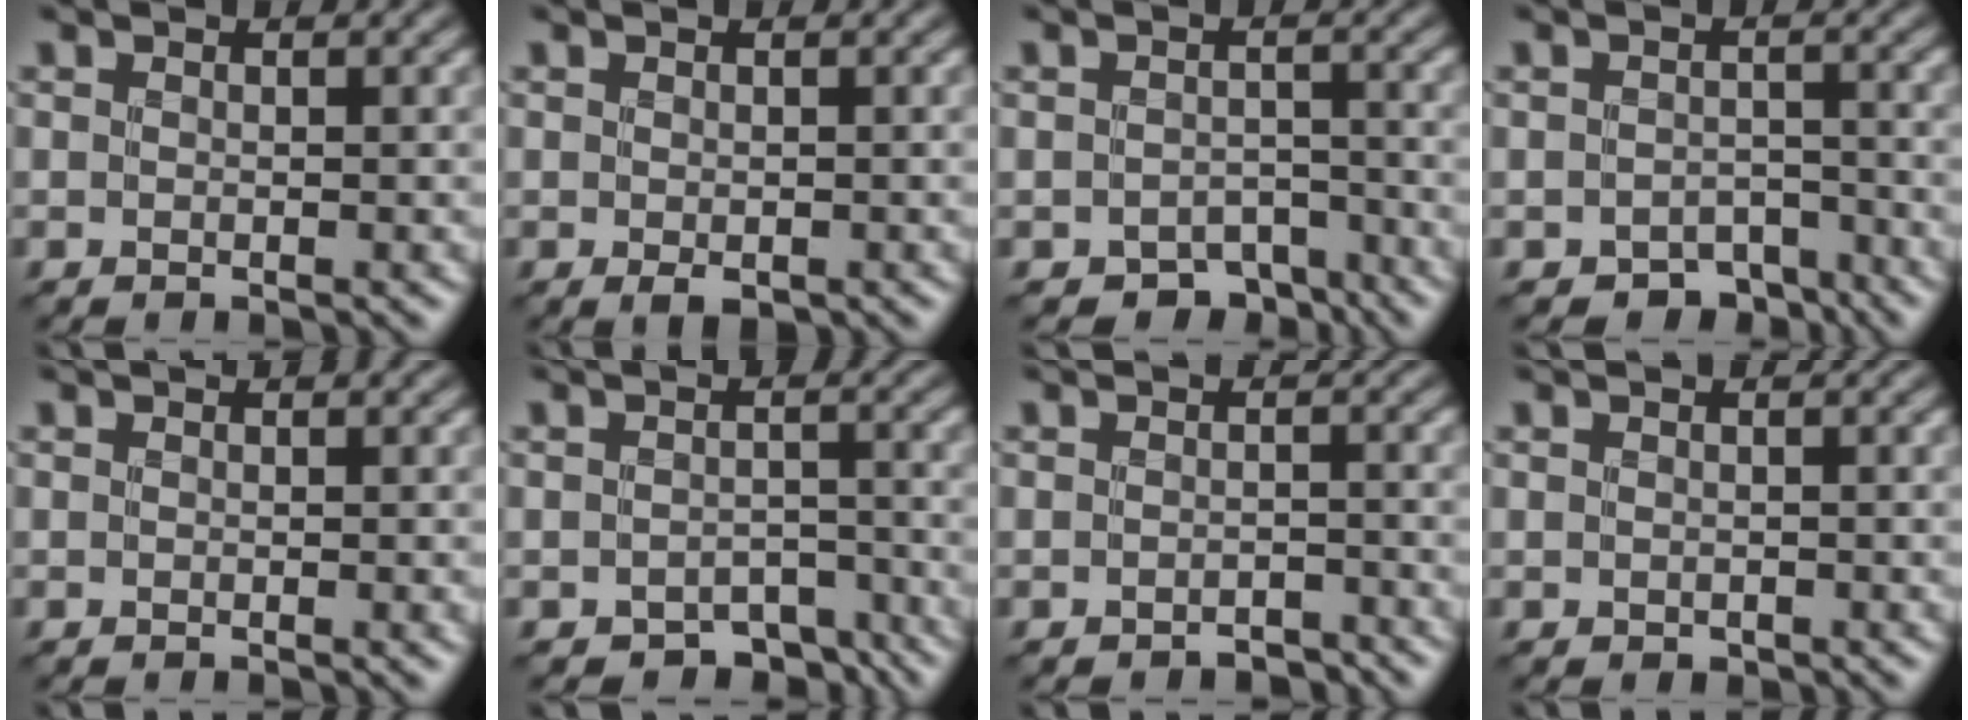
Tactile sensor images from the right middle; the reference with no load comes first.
{"total": 1.1, "force": [-0.5, 0.6, 0.8], "torque": [-0.015, -0.004, -0.006]}
{"total": 3.4, "force": [-2.6, 1.8, 1.2], "torque": [-0.009, -0.005, -0.040]}
{"total": 3.1, "force": [-2.4, 1.6, 1.0], "torque": [-0.007, -0.002, -0.037]}
{"total": 0.6, "force": [-0.1, 0.1, 0.5], "torque": [-0.005, 0.000, -0.001]}
{"total": 3.8, "force": [-3.0, 1.9, 1.4], "torque": [-0.010, -0.008, -0.041]}
{"total": 1.5, "force": [-1.4, 0.5, 0.3], "torque": [-0.003, 0.002, -0.022]}
{"total": 0.0}